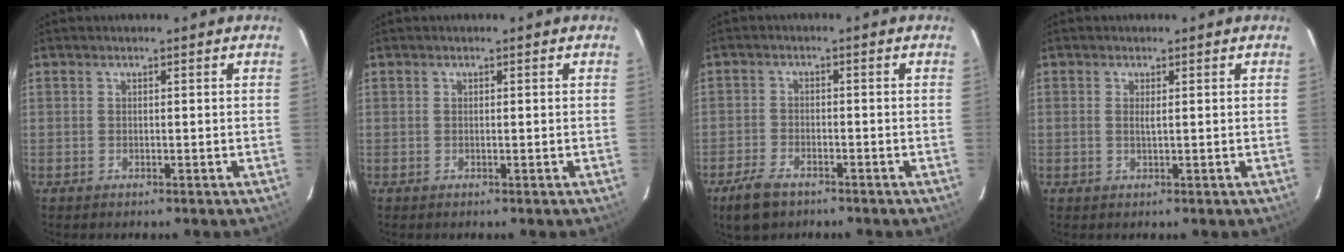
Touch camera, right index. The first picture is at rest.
{"total": 0.0}
{"total": 6.2, "force": [-4.4, 3.0, 3.1], "torque": [-0.089, -0.006, -0.083]}
{"total": 1.1, "force": [0.2, 0.2, 1.1], "torque": [-0.021, 0.000, 0.002]}